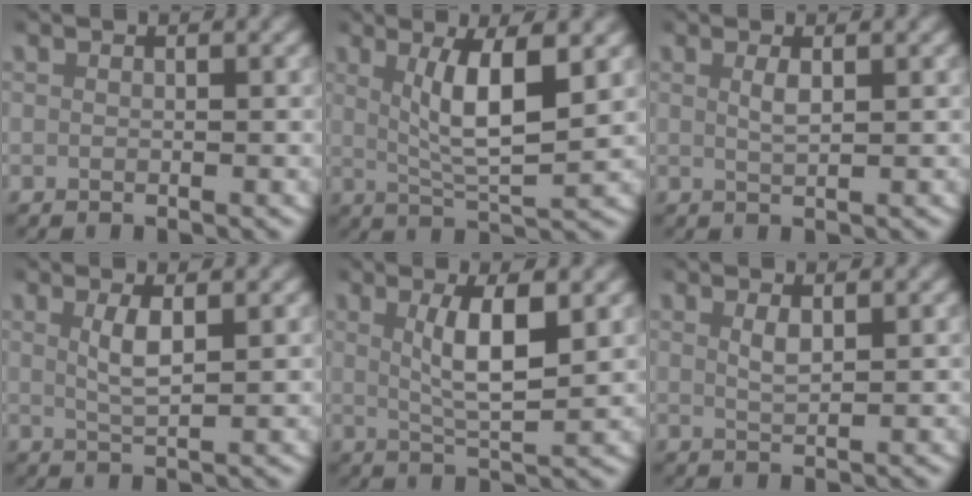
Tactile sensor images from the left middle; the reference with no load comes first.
{"total": 5.7, "force": [1.7, 1.3, 5.2], "torque": [-0.087, -0.007, 0.035]}
{"total": 1.3, "force": [0.6, 0.1, 1.2], "torque": [-0.027, -0.004, 0.013]}
{"total": 2.4, "force": [0.8, 0.2, 2.2], "torque": [-0.047, -0.004, 0.019]}
{"total": 4.5, "force": [1.1, 1.0, 4.2], "torque": [-0.073, -0.007, 0.025]}
{"total": 1.5, "force": [0.8, 0.3, 1.2], "torque": [-0.027, -0.006, 0.019]}